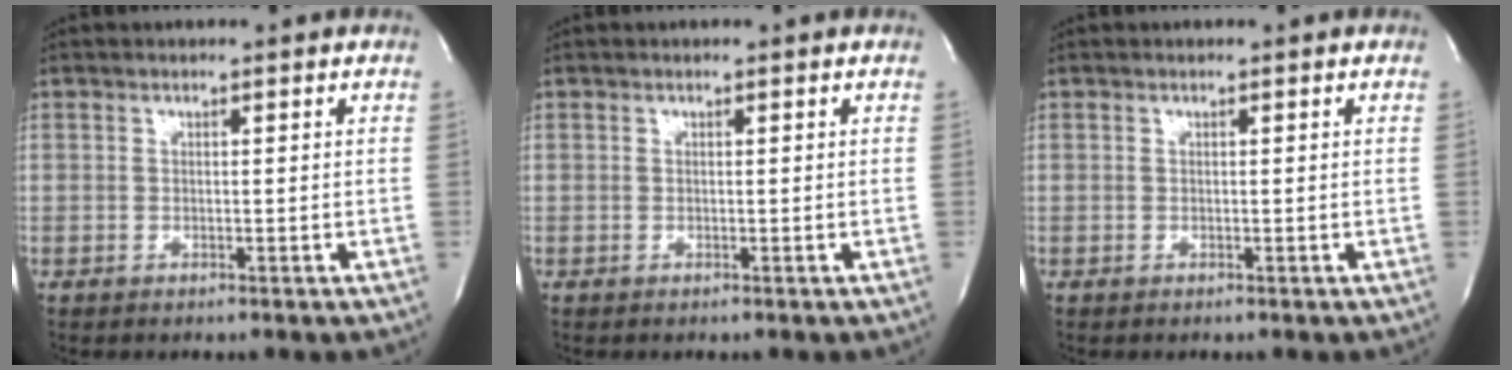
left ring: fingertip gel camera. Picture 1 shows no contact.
{"total": 0.0}
{"total": 0.0}